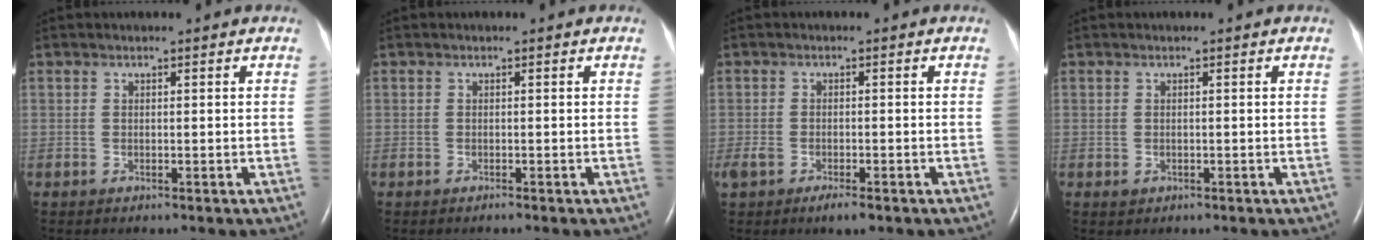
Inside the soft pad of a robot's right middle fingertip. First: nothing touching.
{"total": 0.0}
{"total": 3.8, "force": [-2.4, 1.3, 2.6], "torque": [-0.053, -0.007, -0.038]}
{"total": 0.6, "force": [-0.2, 0.6, 0.2], "torque": [-0.007, 0.000, 0.000]}